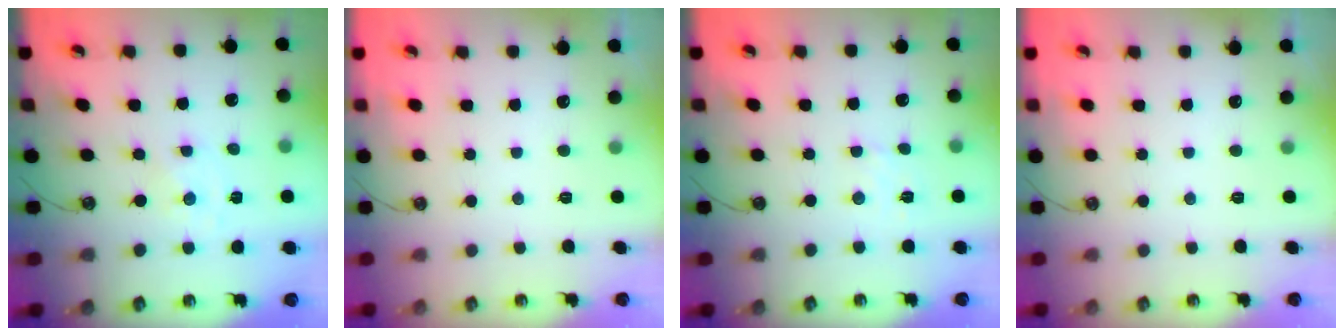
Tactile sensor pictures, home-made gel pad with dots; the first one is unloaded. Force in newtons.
{"total": 0.0}
{"total": 2.8, "press": 2.8, "slide": 0.5}
{"total": 0.0}